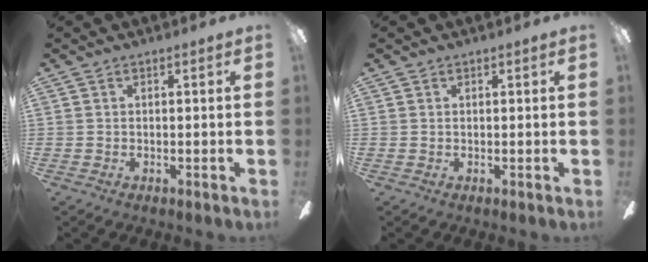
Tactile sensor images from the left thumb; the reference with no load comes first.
{"total": 0.6, "force": [0.4, 0.4, 0.0], "torque": [0.001, 0.004, 0.006]}